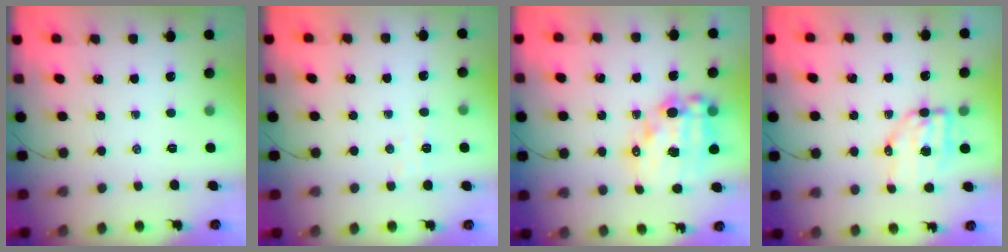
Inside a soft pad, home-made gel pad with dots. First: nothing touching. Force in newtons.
{"total": 3.0, "press": 2.9, "slide": 0.8}
{"total": 16.7, "press": 16.3, "slide": 3.5}
{"total": 6.6, "press": 6.5, "slide": 1.3}